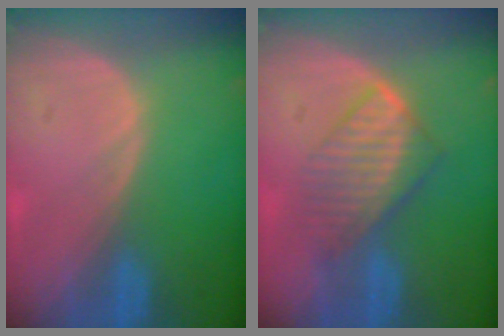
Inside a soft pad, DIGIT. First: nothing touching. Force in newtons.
{"total": 6.5, "press": 6.3, "slide": 1.7}